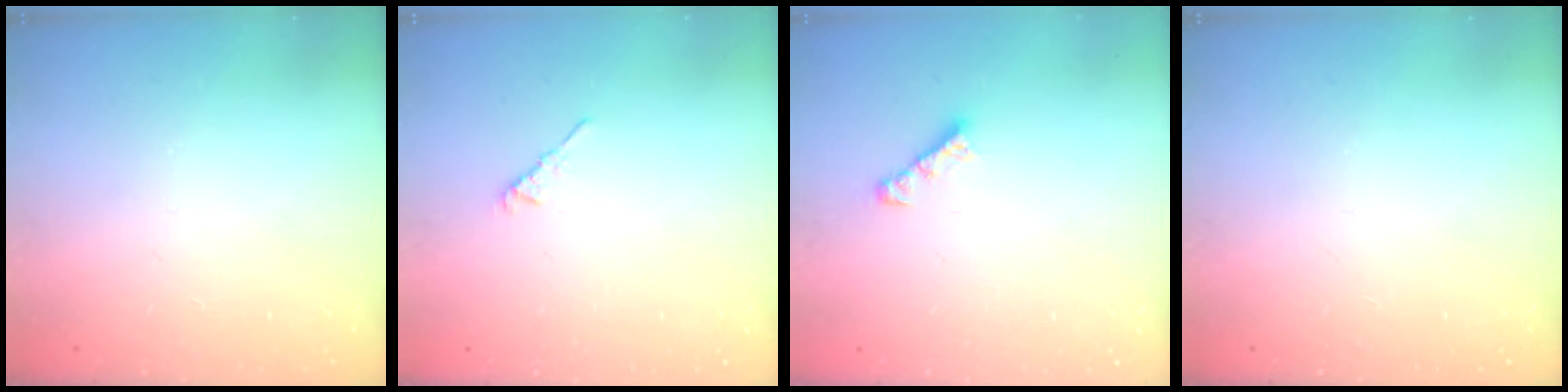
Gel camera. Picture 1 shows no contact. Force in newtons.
{"total": 3.1, "press": 3.0, "slide": 0.8}
{"total": 3.0, "press": 3.0, "slide": 0.4}
{"total": 0.0}